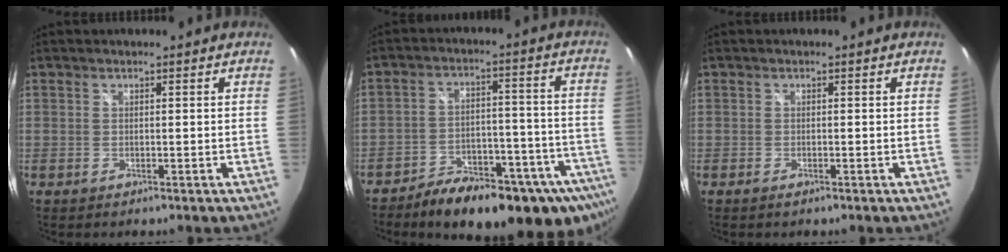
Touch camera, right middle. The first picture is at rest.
{"total": 22.2, "force": [-15.9, 8.4, 13.0], "torque": [-0.183, -0.016, -0.205]}
{"total": 0.9, "force": [-0.7, 0.2, 0.5], "torque": [-0.009, -0.004, -0.014]}